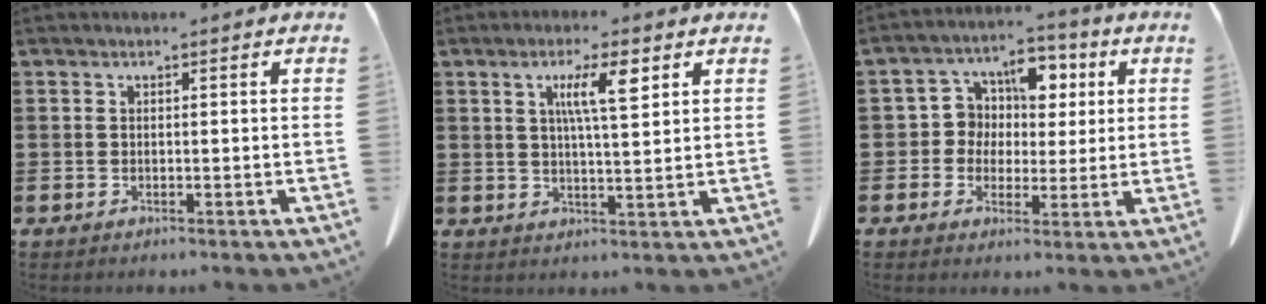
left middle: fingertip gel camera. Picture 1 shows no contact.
{"total": 6.5, "force": [2.9, 1.2, 5.7], "torque": [-0.110, 0.006, 0.043]}
{"total": 6.3, "force": [1.7, 5.7, 2.2], "torque": [-0.074, 0.006, 0.028]}